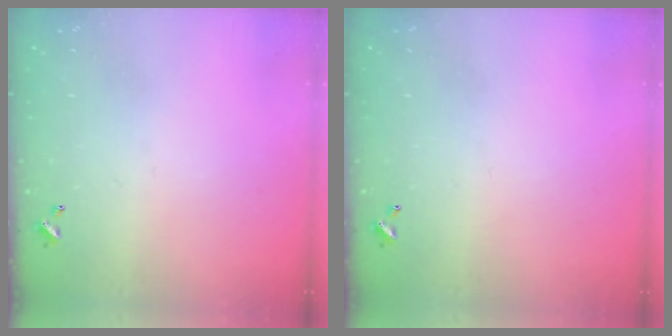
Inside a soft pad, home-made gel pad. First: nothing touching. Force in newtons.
{"total": 0.0}